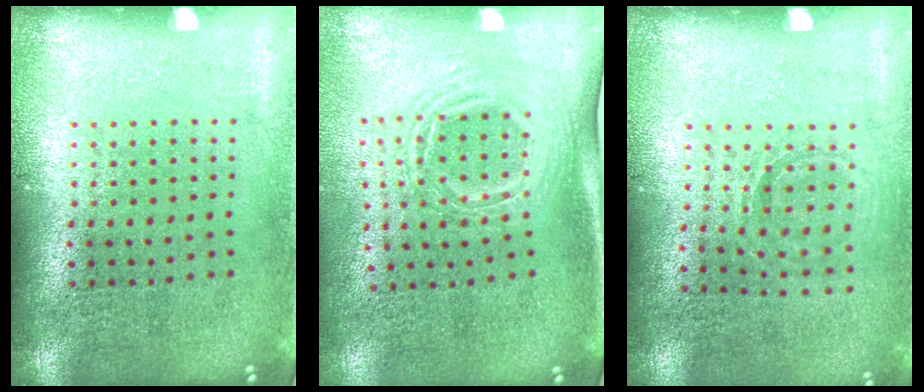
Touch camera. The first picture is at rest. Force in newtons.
{"total": 1.7, "press": 1.2, "slide": 1.2}
{"total": 0.8, "press": 0.8, "slide": 0.1}